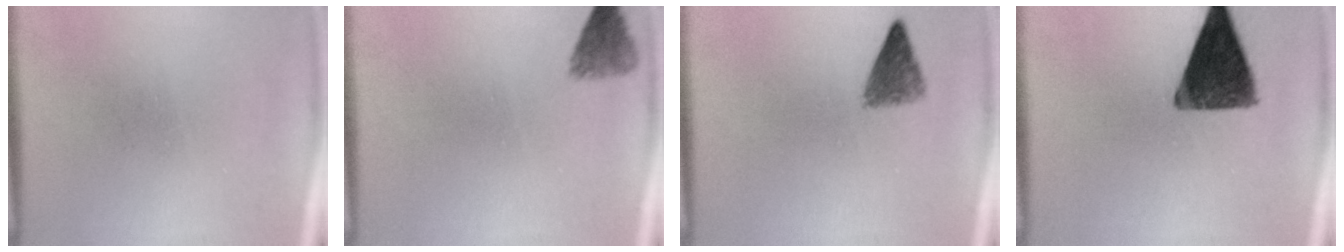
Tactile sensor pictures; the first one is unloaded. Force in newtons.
{"total": 3.0}
{"total": 3.4}
{"total": 12.8}